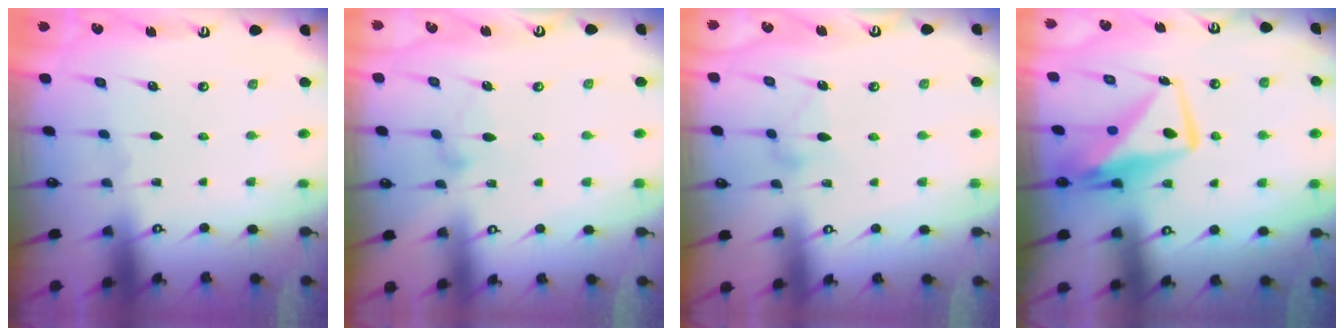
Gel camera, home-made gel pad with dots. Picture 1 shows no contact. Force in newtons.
{"total": 8.8, "press": 8.8, "slide": 0.5}
{"total": 7.5, "press": 7.5, "slide": 0.4}
{"total": 11.4, "press": 11.4, "slide": 0.8}